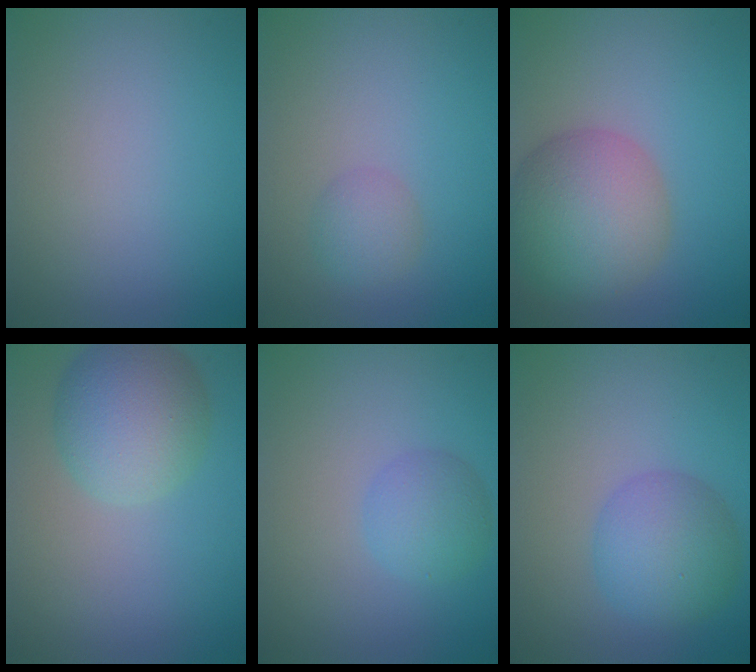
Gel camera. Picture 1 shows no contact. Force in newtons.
{"total": 1.6, "press": 1.6, "slide": 0.2}
{"total": 7.8, "press": 7.8, "slide": 0.3}
{"total": 6.0, "press": 6.0, "slide": 0.2}
{"total": 2.8, "press": 2.8, "slide": 0.1}
{"total": 4.9, "press": 4.9, "slide": 0.1}